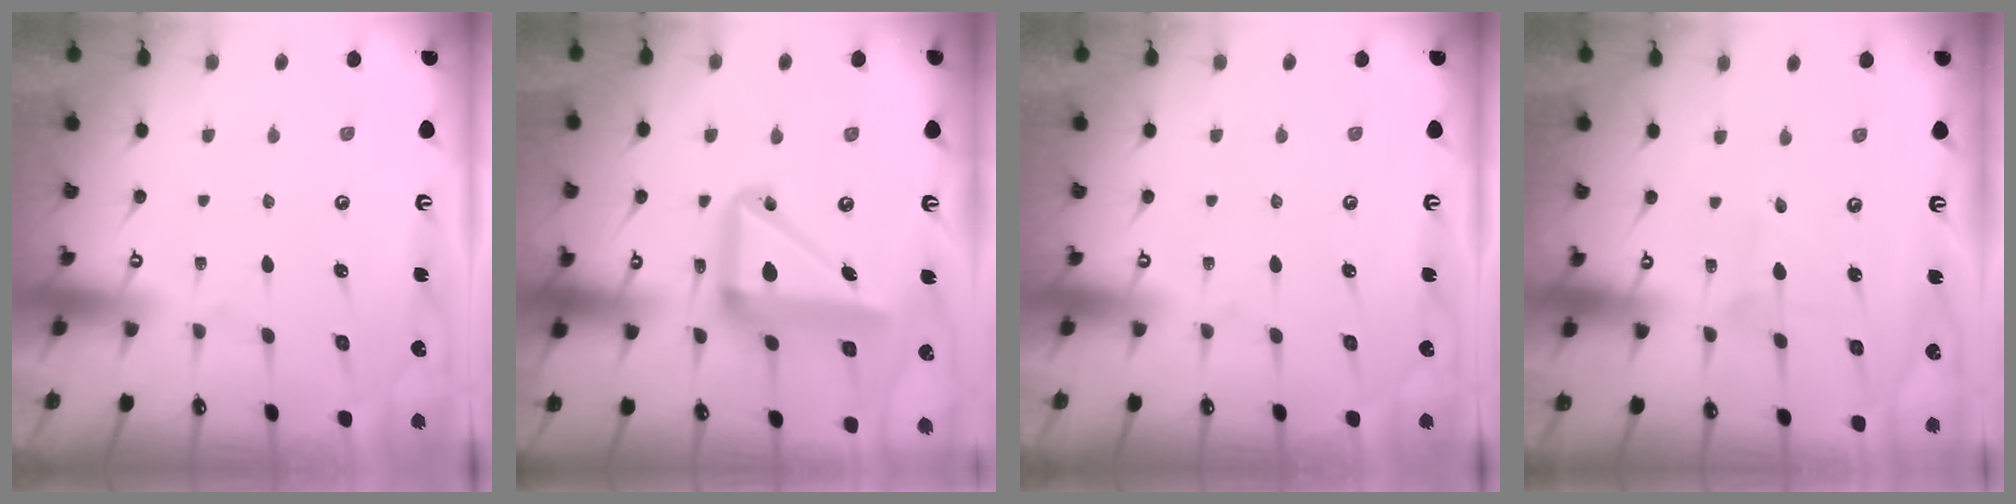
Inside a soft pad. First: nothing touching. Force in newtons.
{"total": 17.3, "press": 17.2, "slide": 1.9}
{"total": 0.0}
{"total": 2.7, "press": 2.7, "slide": 0.2}